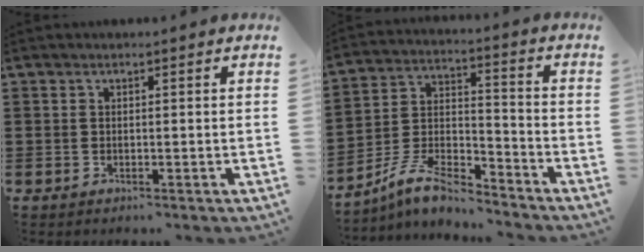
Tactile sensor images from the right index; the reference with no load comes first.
{"total": 9.1, "force": [-8.0, 1.8, 3.9], "torque": [-0.086, 0.013, -0.158]}